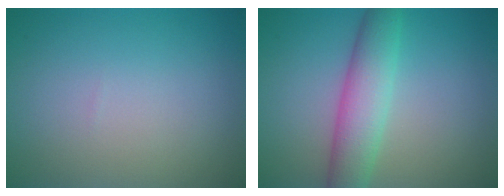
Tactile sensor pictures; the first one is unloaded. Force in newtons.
{"total": 5.0, "press": 5.0, "slide": 0.1}